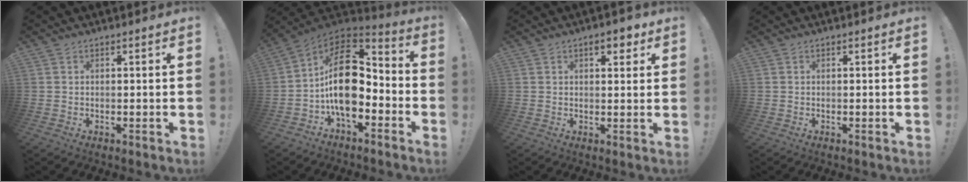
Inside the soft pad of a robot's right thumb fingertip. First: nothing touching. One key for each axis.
{"total": 19.6, "fx": -0.3, "fy": 11.6, "fz": 15.8, "tx": -0.283, "ty": 0.015, "tz": 0.004}
{"total": 4.8, "fx": 2.8, "fy": 2.4, "fz": 3.2, "tx": -0.028, "ty": -0.010, "tz": 0.043}
{"total": 0.0}